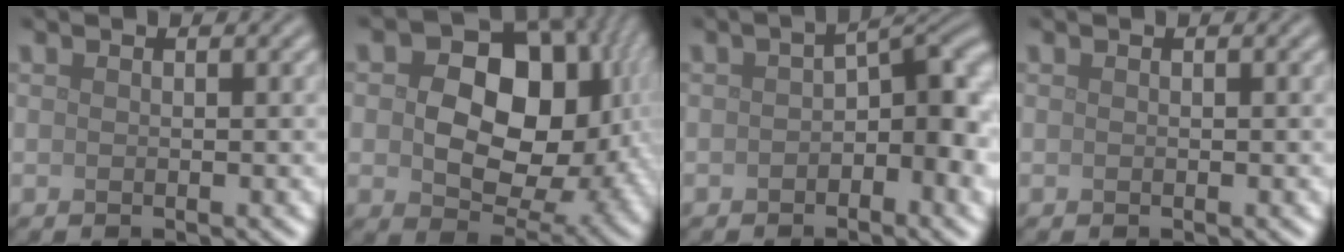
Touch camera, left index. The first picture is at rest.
{"total": 14.0, "force": [1.6, 9.9, 9.8], "torque": [-0.127, -0.002, 0.034]}
{"total": 6.9, "force": [-0.6, 3.3, 6.0], "torque": [-0.063, 0.018, -0.019]}
{"total": 0.0}